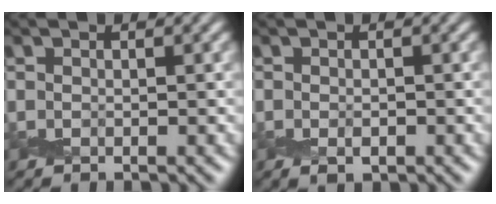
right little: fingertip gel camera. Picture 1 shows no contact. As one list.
[{"total": 1.2, "force": [-0.4, 0.7, 0.9], "torque": [-0.016, -0.004, -0.005]}]